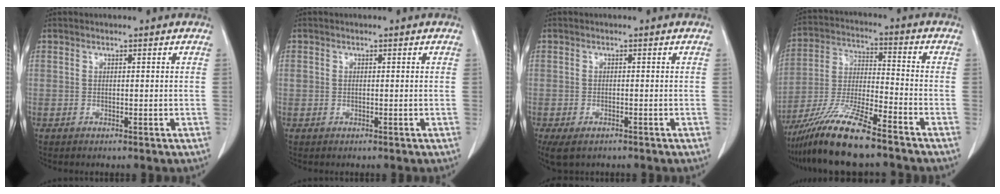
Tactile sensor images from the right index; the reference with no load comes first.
{"total": 0.8, "force": [0.0, 0.7, 0.4], "torque": [-0.007, 0.007, 0.003]}
{"total": 4.7, "force": [-3.2, 2.2, 2.6], "torque": [-0.048, -0.011, -0.049]}
{"total": 13.5, "force": [-10.3, 0.9, 8.6], "torque": [-0.173, -0.023, -0.190]}